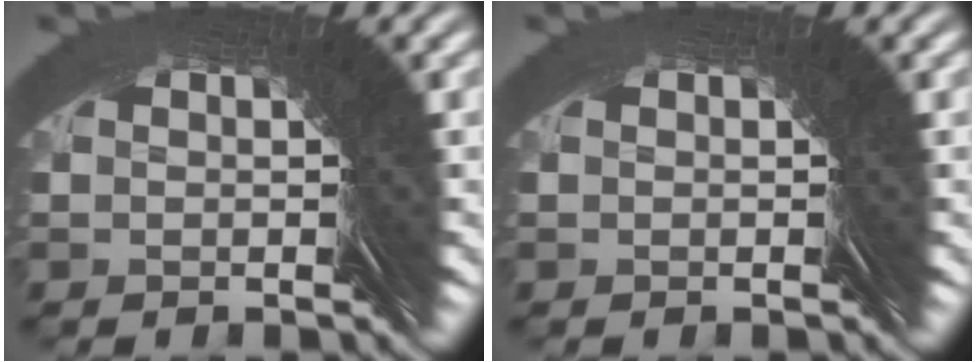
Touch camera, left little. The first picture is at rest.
{"total": 0.0}